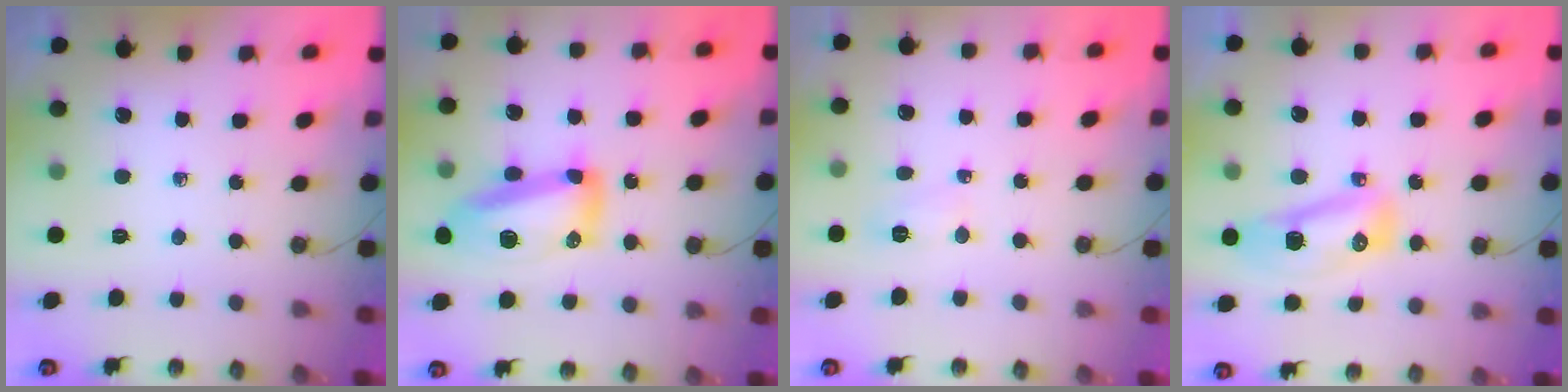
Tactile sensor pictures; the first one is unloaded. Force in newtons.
{"total": 14.8, "press": 14.8, "slide": 1.4}
{"total": 4.7, "press": 4.4, "slide": 1.5}
{"total": 12.3, "press": 11.8, "slide": 3.7}